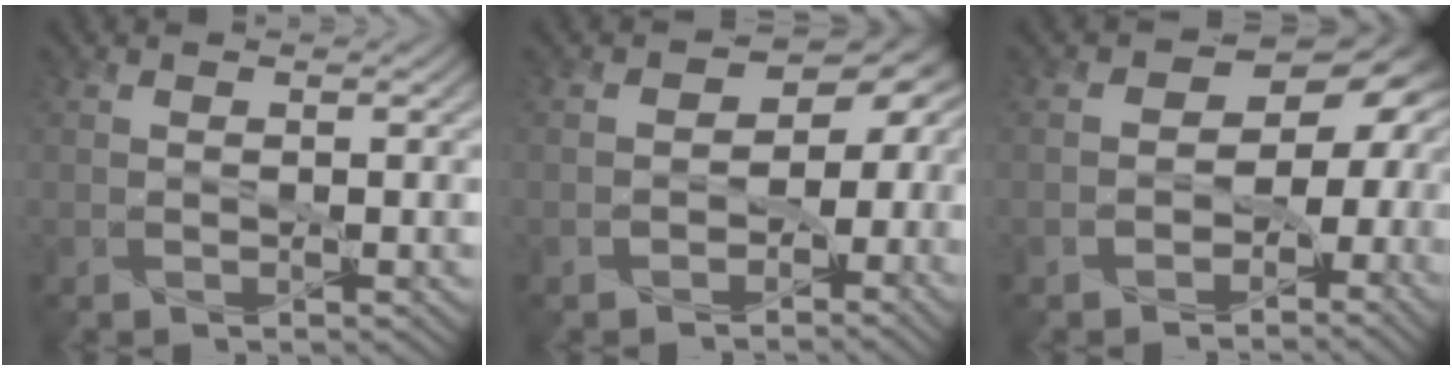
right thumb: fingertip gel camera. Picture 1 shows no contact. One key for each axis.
{"total": 8.7, "fx": -1.8, "fy": 7.1, "fz": 4.7, "tx": -0.027, "ty": 0.006, "tz": -0.054}
{"total": 11.6, "fx": -1.8, "fy": 9.4, "fz": 6.5, "tx": -0.056, "ty": 0.004, "tz": -0.066}